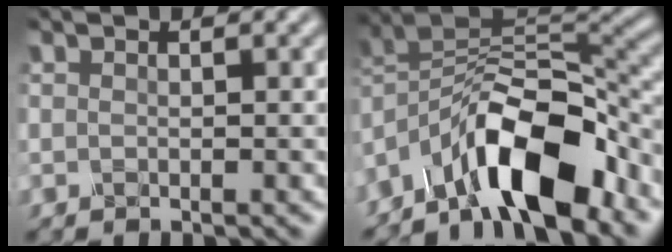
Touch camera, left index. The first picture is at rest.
{"total": 9.7, "force": [-6.8, 3.1, 6.2], "torque": [-0.089, 0.013, -0.126]}